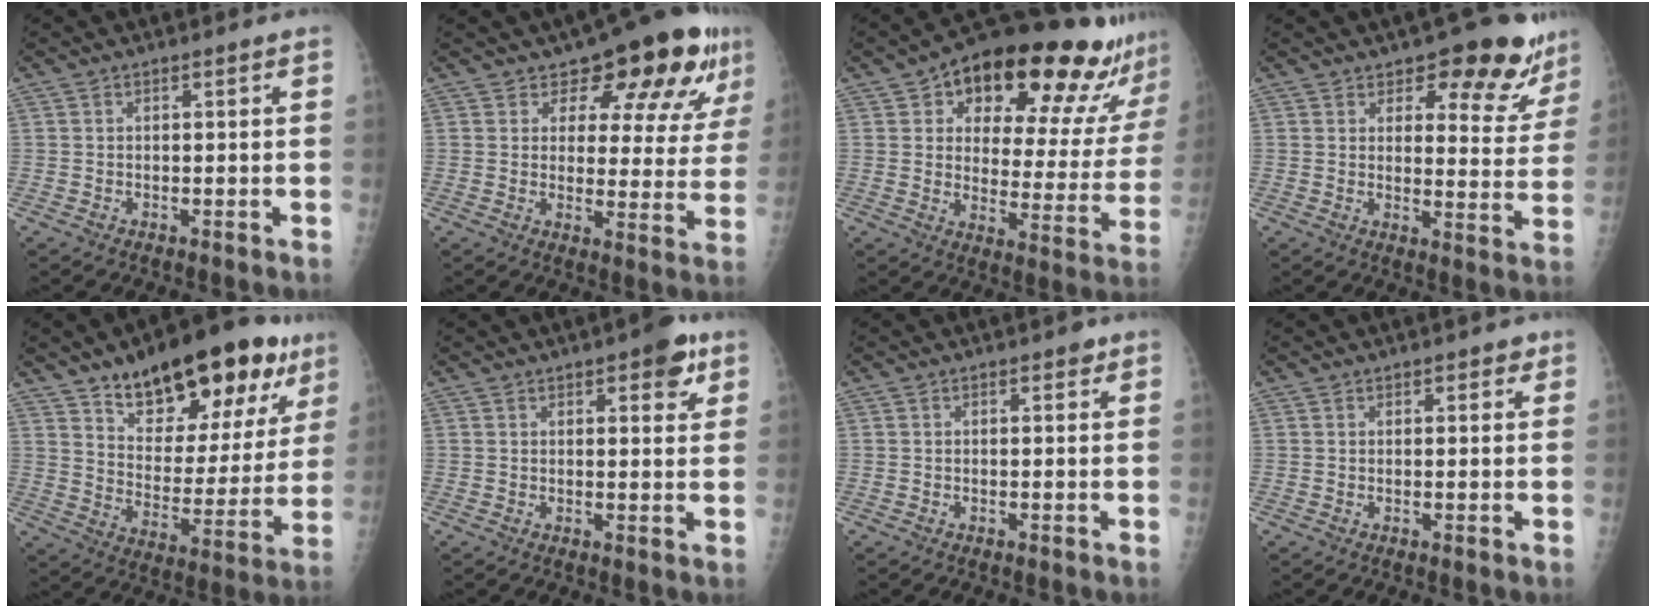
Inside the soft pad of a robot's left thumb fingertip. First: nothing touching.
{"total": 15.0, "force": [9.7, 6.9, 9.0], "torque": [-0.068, -0.055, 0.117]}
{"total": 24.7, "force": [16.5, 9.5, 15.8], "torque": [-0.178, -0.055, 0.222]}
{"total": 13.6, "force": [10.2, 6.0, 6.7], "torque": [-0.021, -0.065, 0.119]}
{"total": 26.0, "force": [15.8, 11.3, 17.3], "torque": [-0.208, -0.048, 0.240]}
{"total": 5.9, "force": [3.2, 2.4, 4.3], "torque": [-0.033, -0.010, 0.033]}
{"total": 1.0, "force": [0.5, 0.6, 0.6], "torque": [0.000, 0.000, 0.003]}
{"total": 1.7, "force": [1.1, 1.0, 0.9], "torque": [0.003, -0.002, 0.010]}